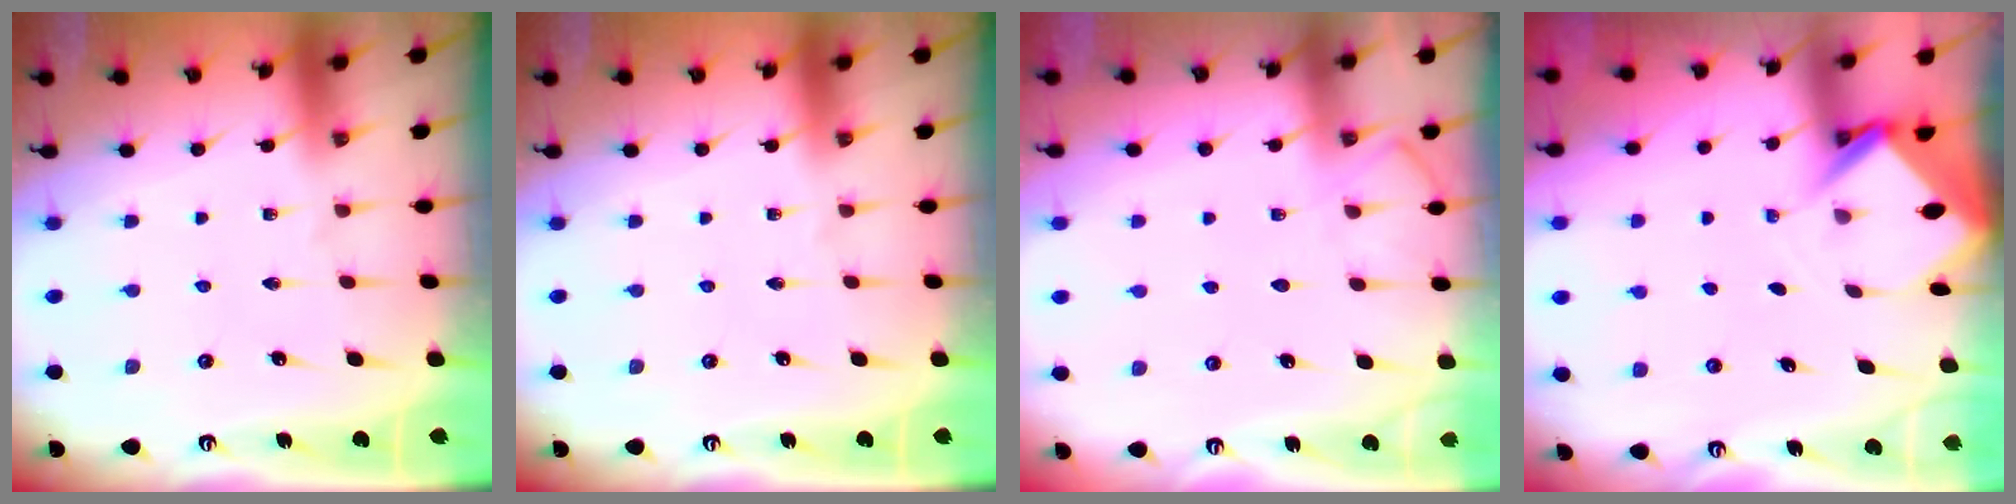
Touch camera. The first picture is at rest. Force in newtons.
{"total": 0.0}
{"total": 6.9, "press": 6.8, "slide": 0.9}
{"total": 3.7, "press": 3.7, "slide": 0.2}